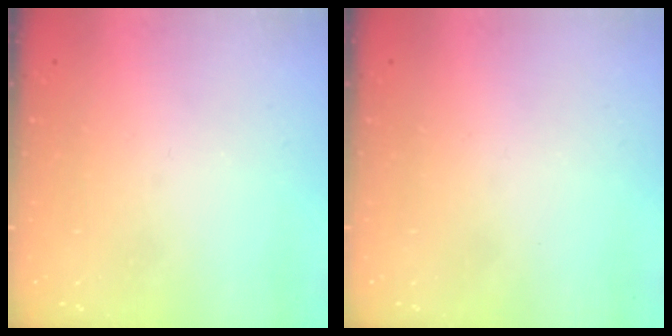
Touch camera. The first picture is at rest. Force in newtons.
{"total": 3.5, "press": 3.4, "slide": 0.4}